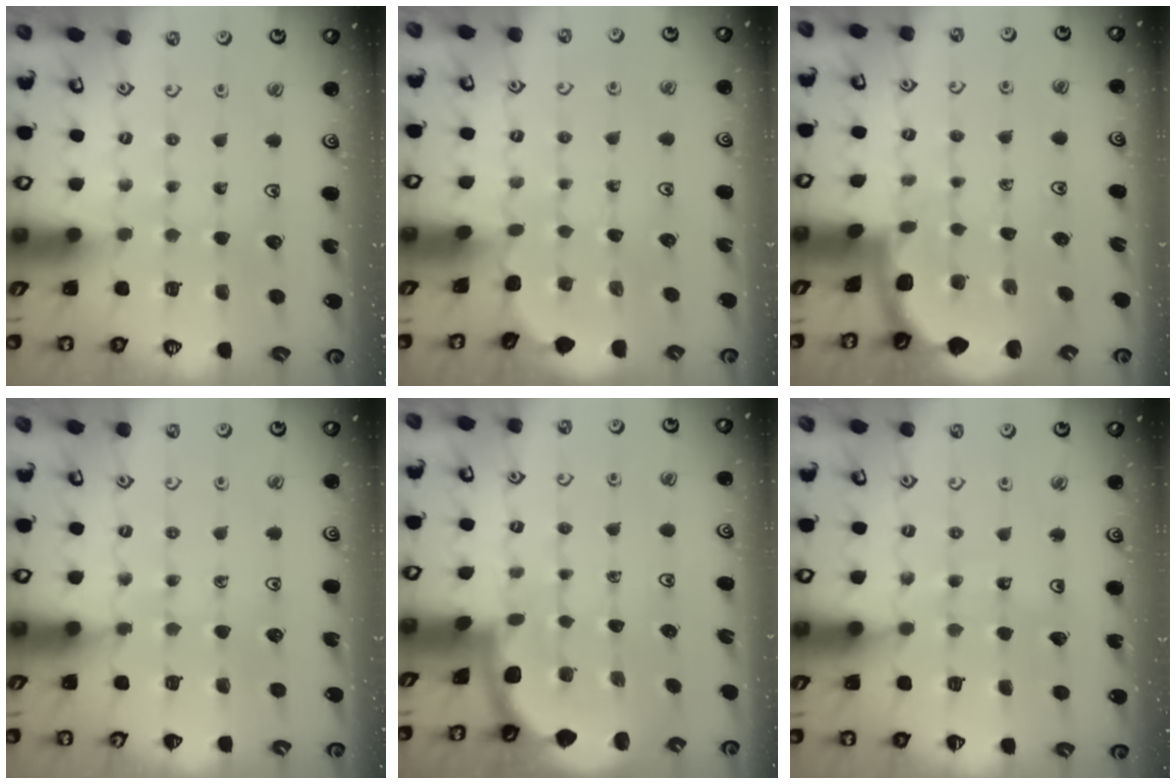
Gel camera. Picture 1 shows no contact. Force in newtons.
{"total": 1.3, "press": 1.3, "slide": 0.1}
{"total": 1.8, "press": 1.8, "slide": 0.1}
{"total": 4.4, "press": 4.1, "slide": 1.3}
{"total": 1.8, "press": 1.8, "slide": 0.0}
{"total": 5.8, "press": 5.8, "slide": 0.5}